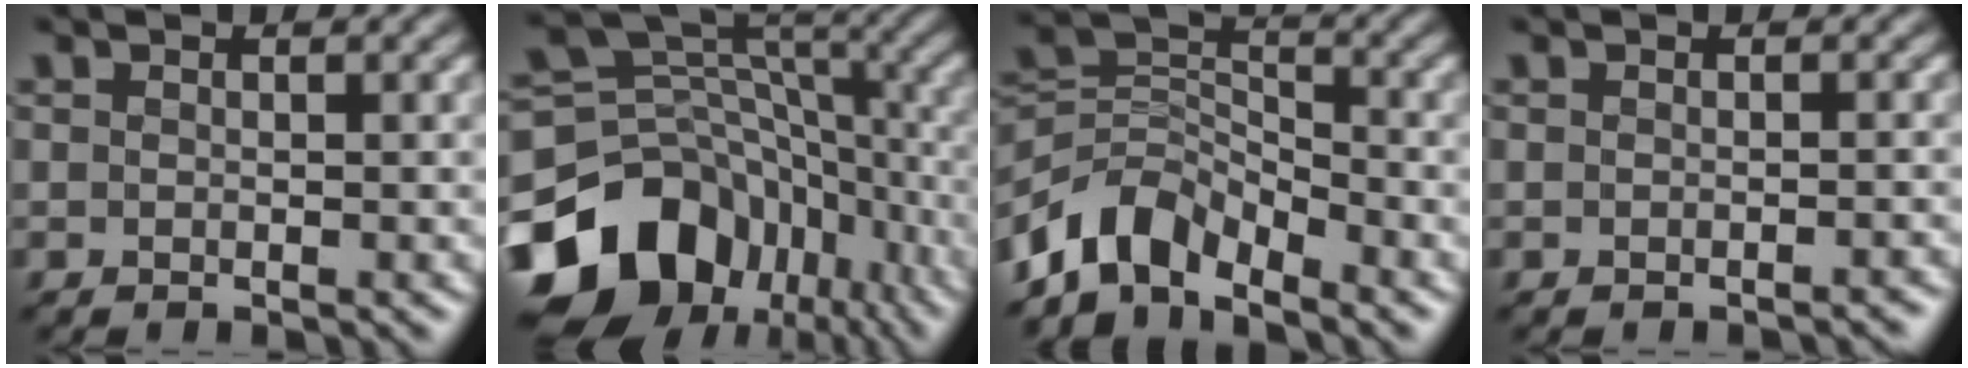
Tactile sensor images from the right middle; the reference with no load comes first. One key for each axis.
{"total": 15.4, "fx": -8.4, "fy": 10.9, "fz": 6.8, "tx": -0.162, "ty": 0.009, "tz": -0.142}
{"total": 5.5, "fx": -4.5, "fy": 2.5, "fz": 2.0, "tx": -0.033, "ty": 0.002, "tz": -0.094}
{"total": 0.9, "fx": -0.7, "fy": 0.2, "fz": 0.4, "tx": -0.010, "ty": -0.003, "tz": -0.008}